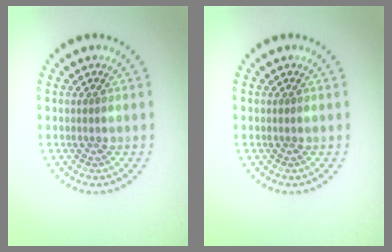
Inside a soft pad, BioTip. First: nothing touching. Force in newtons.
{"total": 0.0}